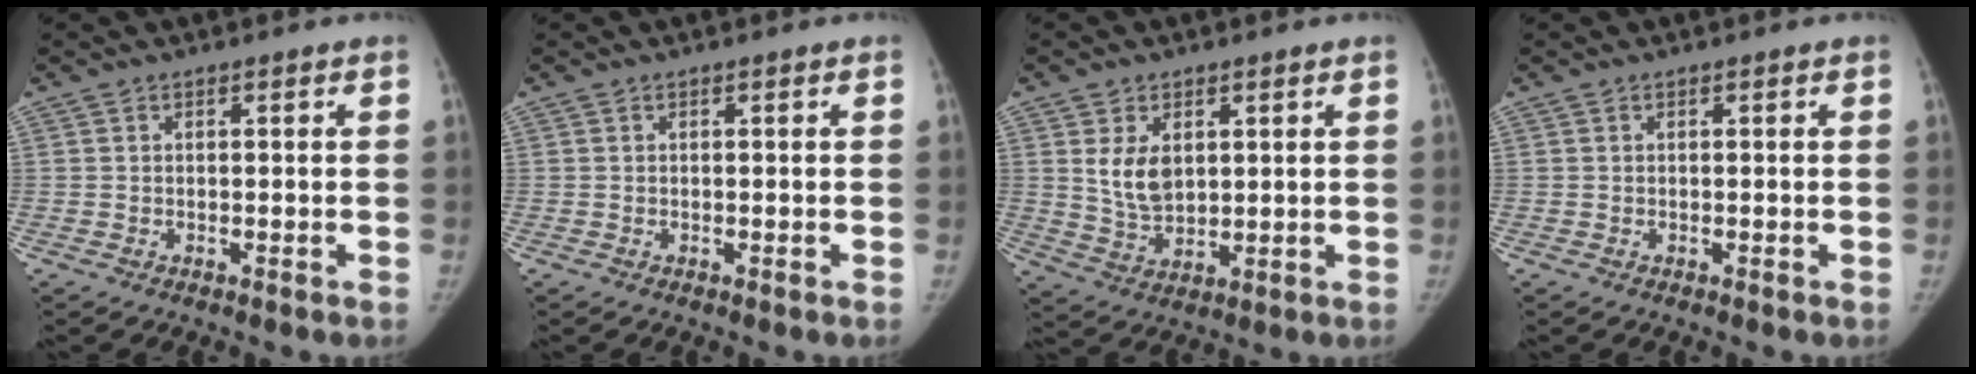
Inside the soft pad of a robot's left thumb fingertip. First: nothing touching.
{"total": 0.0}
{"total": 7.0, "force": [2.1, 4.6, 4.8], "torque": [-0.066, -0.019, 0.050]}
{"total": 0.0}